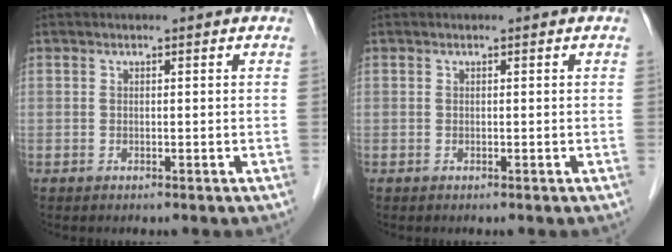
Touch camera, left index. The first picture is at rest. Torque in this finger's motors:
{"motor_torque": [0.00, 0.00, 0.00, 0.00]}